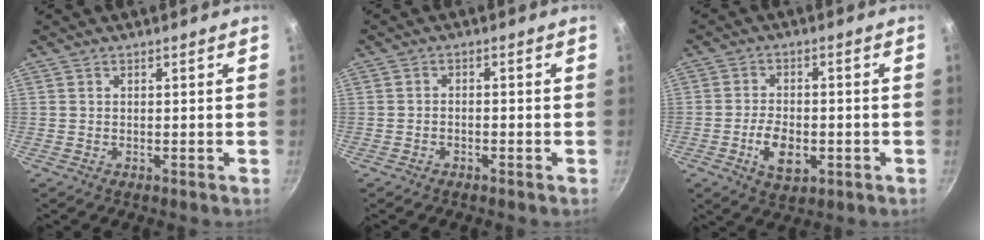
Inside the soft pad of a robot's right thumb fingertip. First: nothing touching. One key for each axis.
{"total": 1.2, "fx": -0.9, "fy": 0.6, "fz": 0.6, "tx": -0.011, "ty": 0.012, "tz": -0.016}
{"total": 7.6, "fx": -2.2, "fy": 4.4, "fz": 5.8, "tx": -0.094, "ty": 0.008, "tz": -0.034}